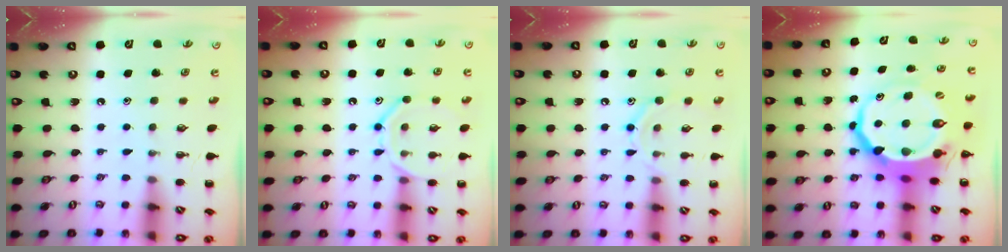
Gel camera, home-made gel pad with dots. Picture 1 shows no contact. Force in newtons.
{"total": 12.0, "press": 12.0, "slide": 0.7}
{"total": 9.8, "press": 9.7, "slide": 1.3}
{"total": 13.8, "press": 13.5, "slide": 2.9}